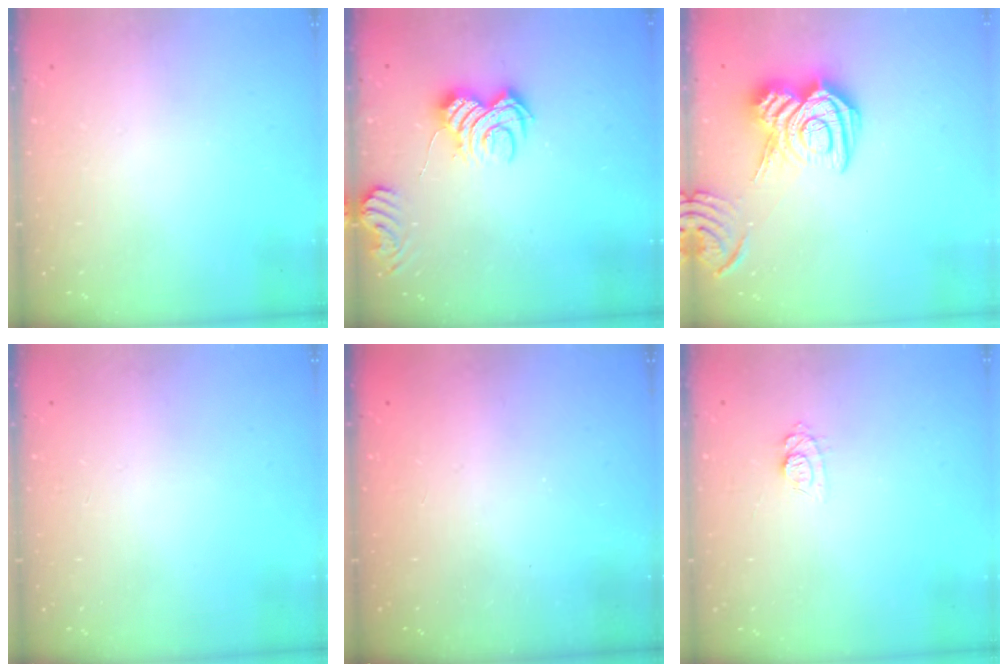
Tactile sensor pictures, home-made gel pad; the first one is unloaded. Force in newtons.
{"total": 7.3, "press": 7.2, "slide": 0.6}
{"total": 16.8, "press": 16.8, "slide": 1.1}
{"total": 0.0}
{"total": 2.5, "press": 2.4, "slide": 0.7}
{"total": 7.5, "press": 7.5, "slide": 0.8}